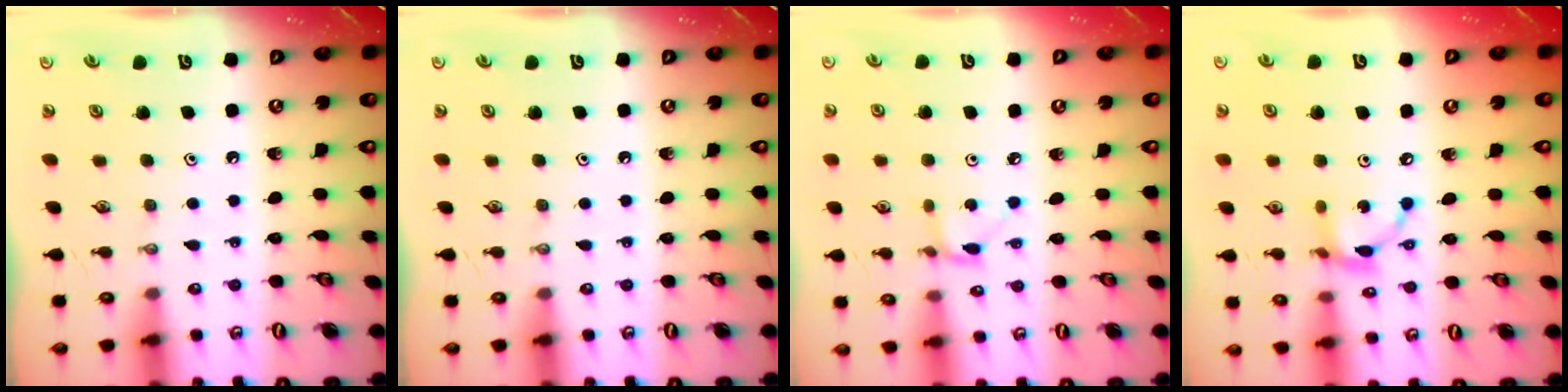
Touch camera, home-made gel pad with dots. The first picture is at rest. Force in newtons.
{"total": 0.0}
{"total": 3.8, "press": 3.8, "slide": 0.4}
{"total": 9.9, "press": 9.8, "slide": 0.6}